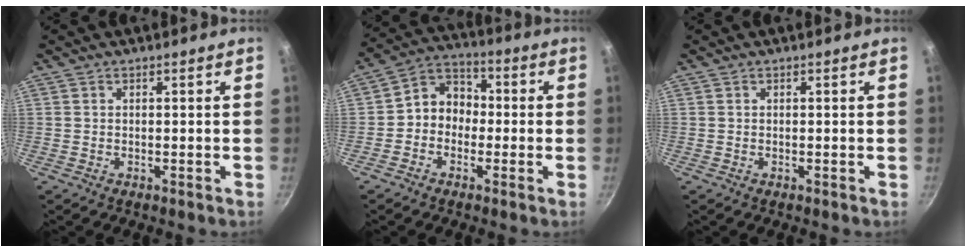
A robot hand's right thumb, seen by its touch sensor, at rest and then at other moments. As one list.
[{"total": 7.7, "force": [-1.1, 6.6, 3.9], "torque": [-0.026, 0.033, -0.041]}, {"total": 0.0}]